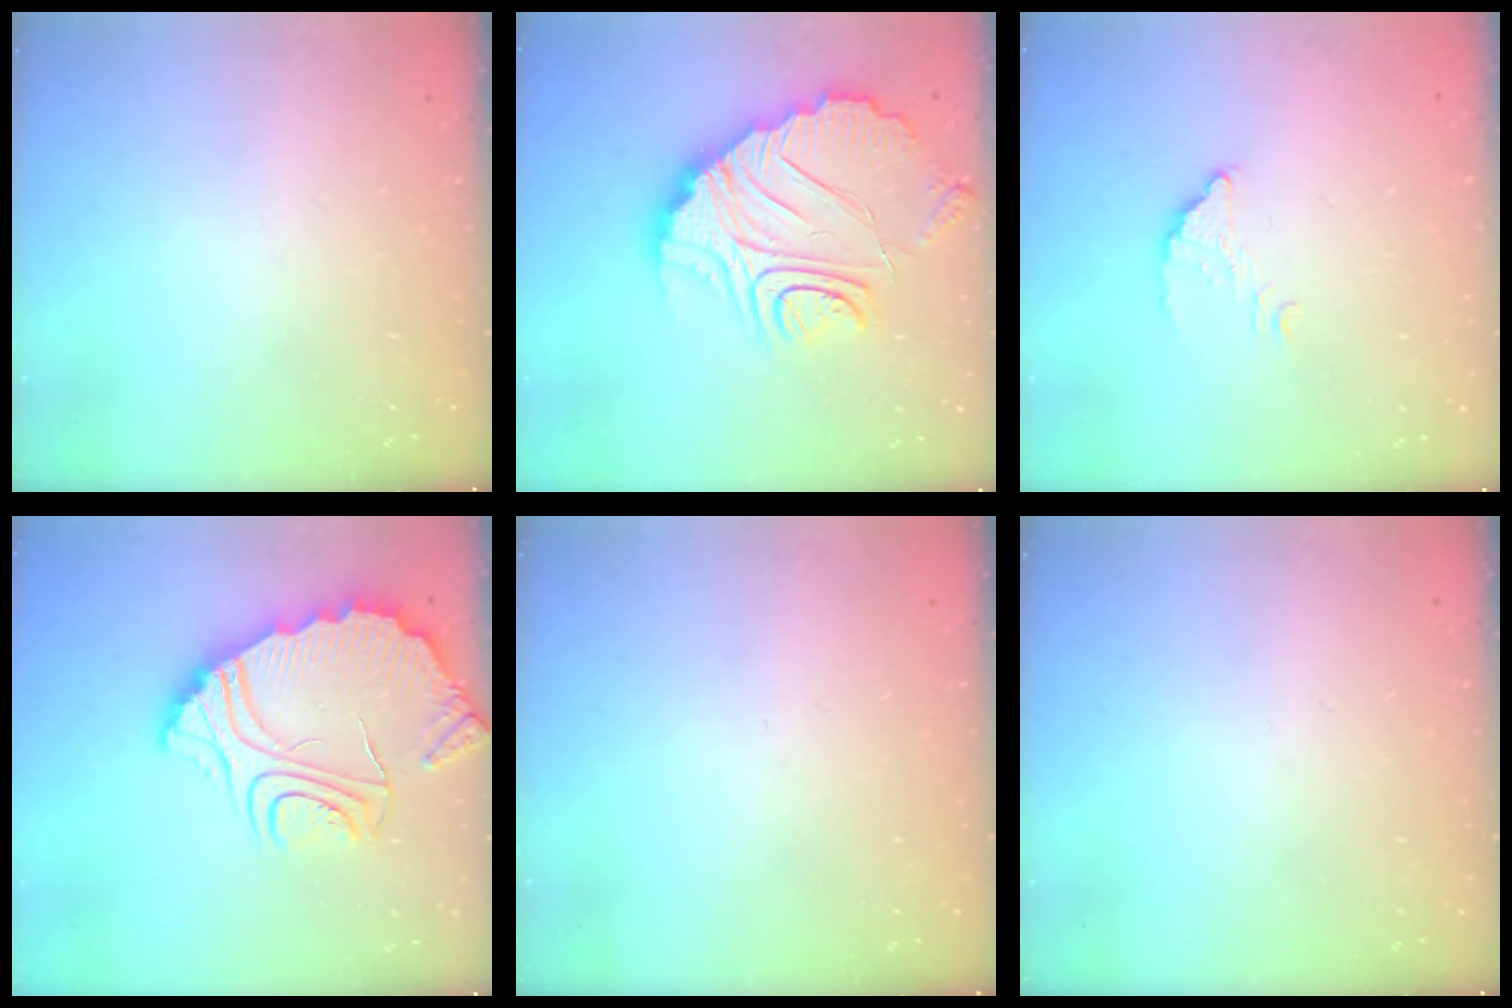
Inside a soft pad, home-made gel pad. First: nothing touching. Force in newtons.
{"total": 16.8, "press": 16.7, "slide": 1.6}
{"total": 3.3, "press": 3.3, "slide": 0.1}
{"total": 12.4, "press": 12.4, "slide": 1.2}
{"total": 0.0}
{"total": 0.0}